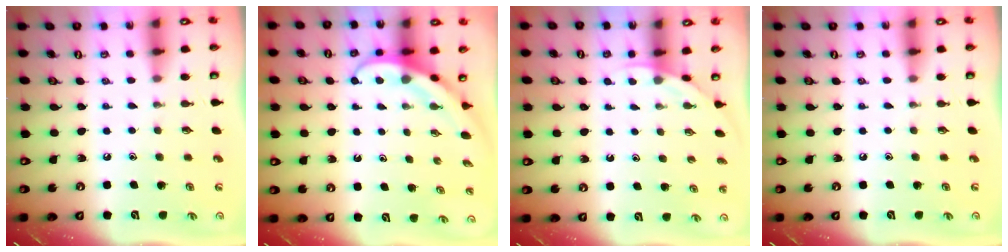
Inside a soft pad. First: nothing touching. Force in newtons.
{"total": 4.0, "press": 3.9, "slide": 0.3}
{"total": 1.9, "press": 1.9, "slide": 0.1}
{"total": 0.0}